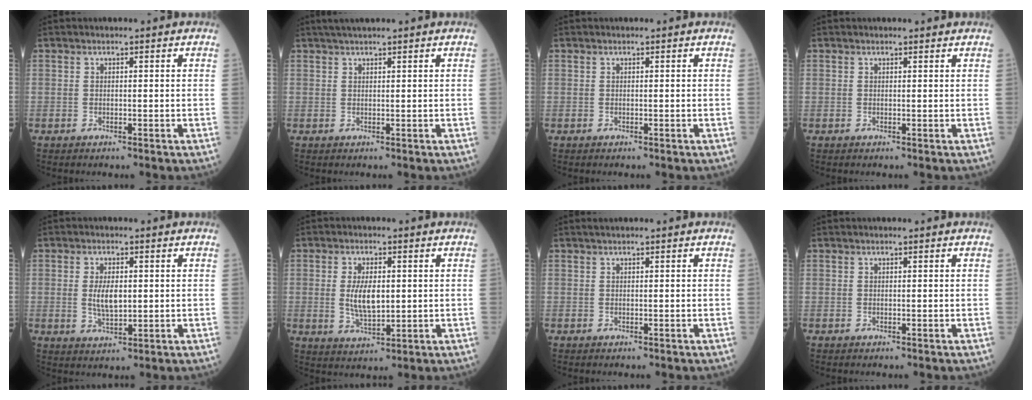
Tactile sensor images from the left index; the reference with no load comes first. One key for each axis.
{"total": 3.2, "fx": 2.7, "fy": 0.0, "fz": 1.8, "tx": -0.026, "ty": 0.024, "tz": 0.049}
{"total": 0.0}
{"total": 1.0, "fx": 1.0, "fy": 0.1, "fz": 0.2, "tx": -0.006, "ty": 0.003, "tz": 0.011}
{"total": 4.4, "fx": 0.3, "fy": 1.8, "fz": 4.0, "tx": -0.083, "ty": -0.002, "tz": 0.011}
{"total": 5.9, "fx": 0.5, "fy": 2.5, "fz": 5.4, "tx": -0.108, "ty": -0.003, "tz": 0.013}
{"total": 1.0, "fx": 0.8, "fy": 0.0, "fz": 0.5, "tx": -0.007, "ty": 0.016, "tz": 0.018}
{"total": 0.0}